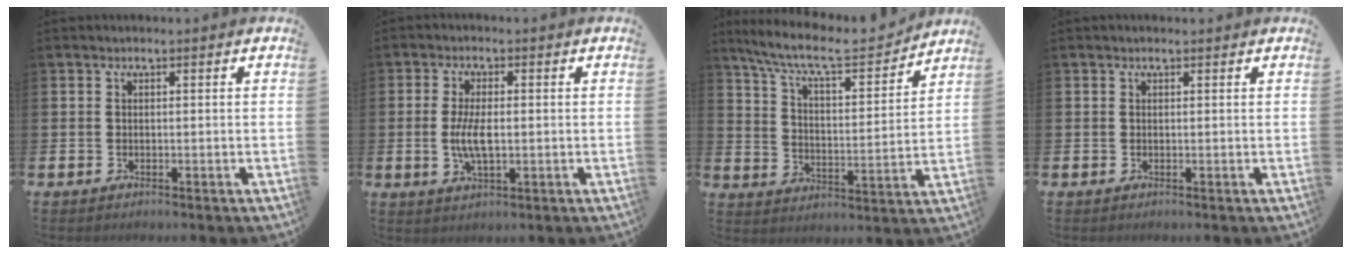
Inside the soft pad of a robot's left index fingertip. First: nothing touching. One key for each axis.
{"total": 4.9, "fx": -0.1, "fy": 2.0, "fz": 4.5, "tx": -0.079, "ty": -0.003, "tz": -0.008}
{"total": 9.5, "fx": 8.5, "fy": 1.8, "fz": 3.8, "tx": -0.102, "ty": -0.055, "tz": 0.144}
{"total": 0.0}